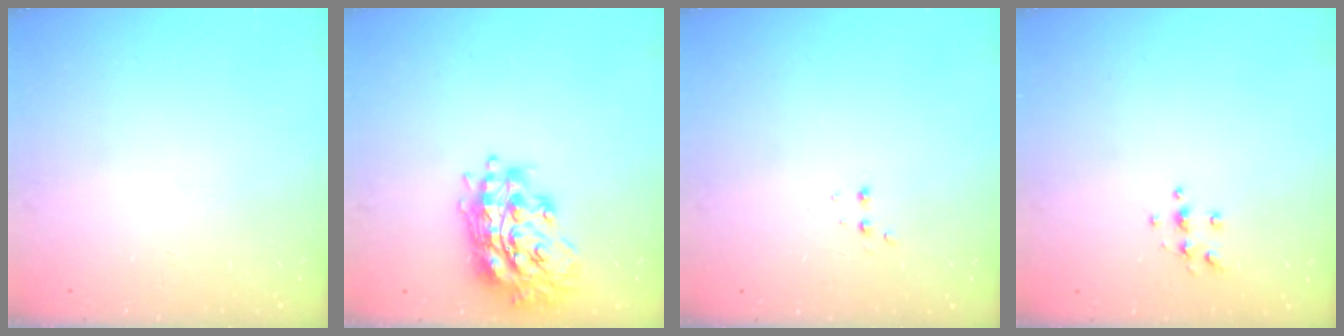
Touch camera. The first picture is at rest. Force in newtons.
{"total": 18.7, "press": 18.7, "slide": 1.8}
{"total": 2.9, "press": 2.7, "slide": 1.0}
{"total": 4.2, "press": 4.2, "slide": 0.3}